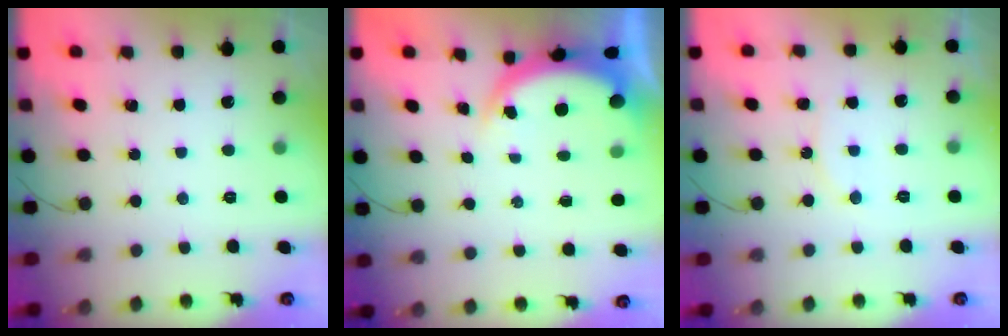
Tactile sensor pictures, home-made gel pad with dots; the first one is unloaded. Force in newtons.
{"total": 4.6, "press": 4.5, "slide": 1.0}
{"total": 7.0, "press": 7.0, "slide": 0.6}